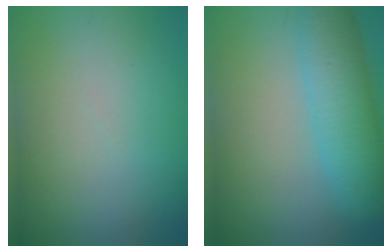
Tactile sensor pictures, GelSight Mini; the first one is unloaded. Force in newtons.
{"total": 6.3, "press": 6.3, "slide": 0.4}